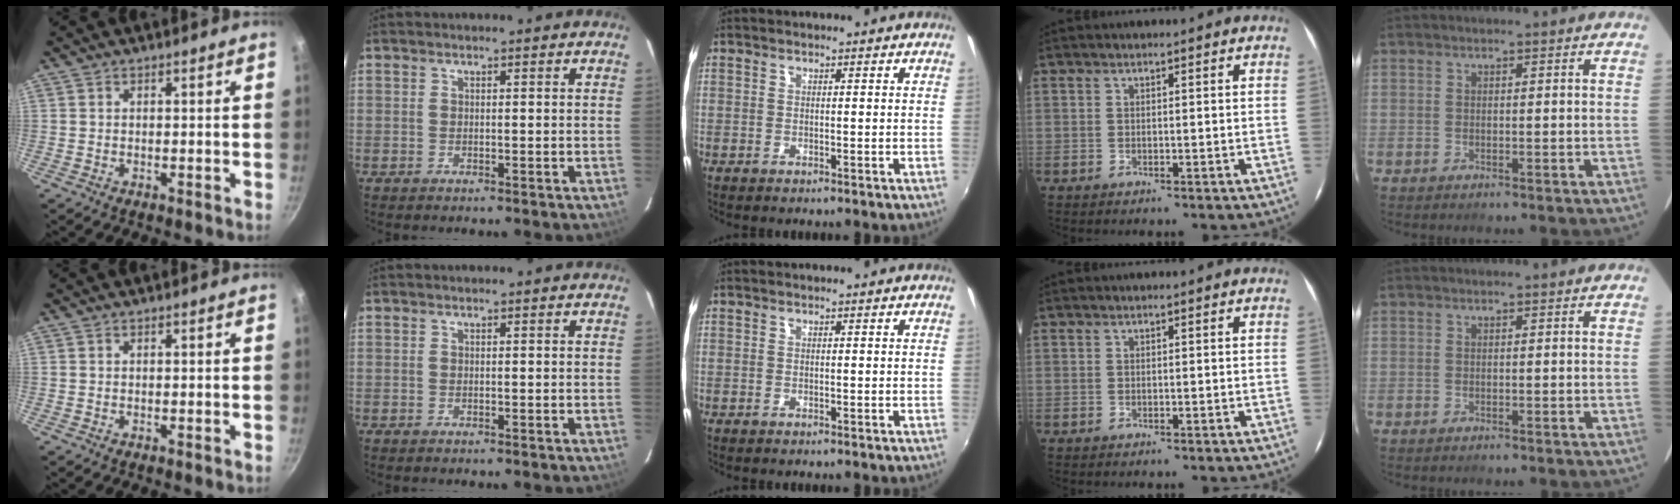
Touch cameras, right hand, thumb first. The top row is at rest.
{}